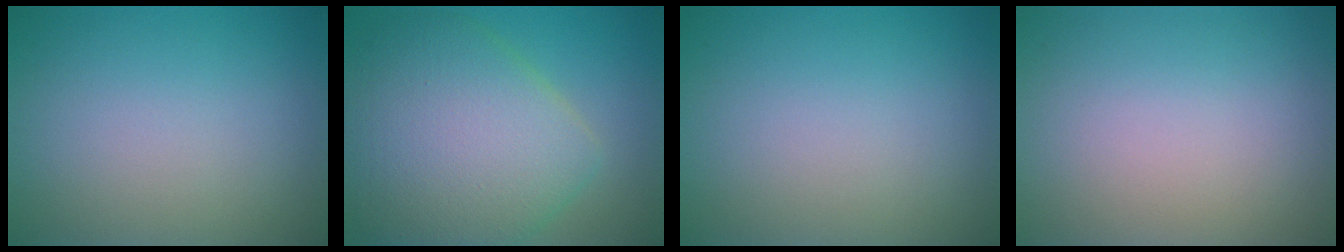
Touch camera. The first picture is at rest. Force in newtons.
{"total": 9.7, "press": 9.7, "slide": 0.4}
{"total": 0.0}
{"total": 0.5, "press": 0.5, "slide": 0.0}